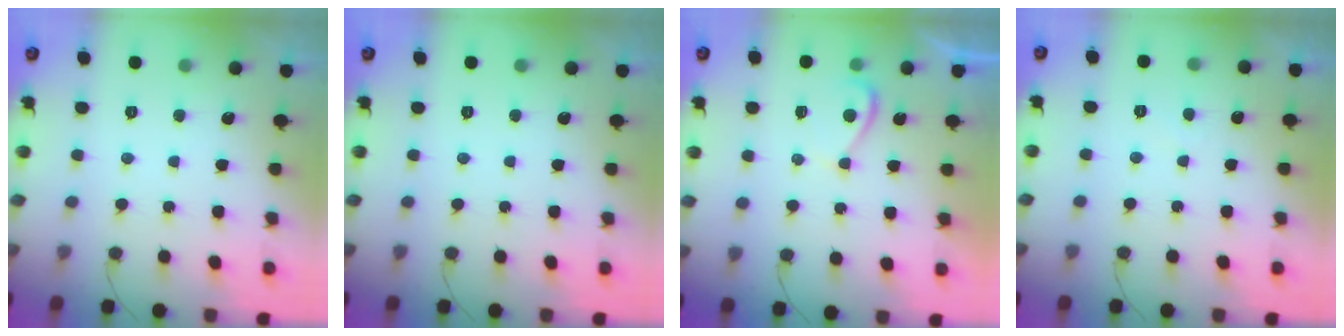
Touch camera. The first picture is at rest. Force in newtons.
{"total": 0.0}
{"total": 2.3, "press": 2.3, "slide": 0.5}
{"total": 1.6, "press": 1.5, "slide": 0.4}